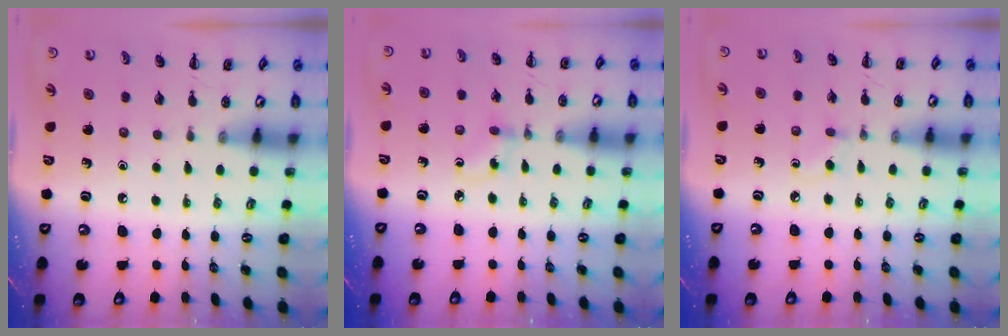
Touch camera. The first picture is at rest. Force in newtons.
{"total": 1.9, "press": 1.7, "slide": 0.7}
{"total": 2.1, "press": 1.8, "slide": 1.0}